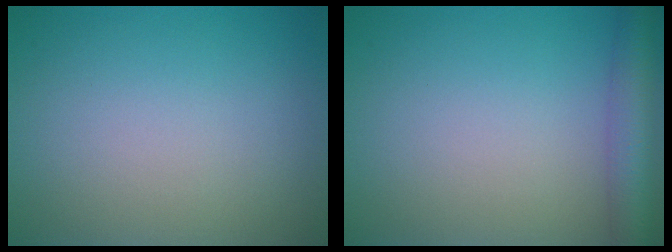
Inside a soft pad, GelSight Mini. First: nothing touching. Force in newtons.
{"total": 4.6, "press": 4.6, "slide": 0.1}